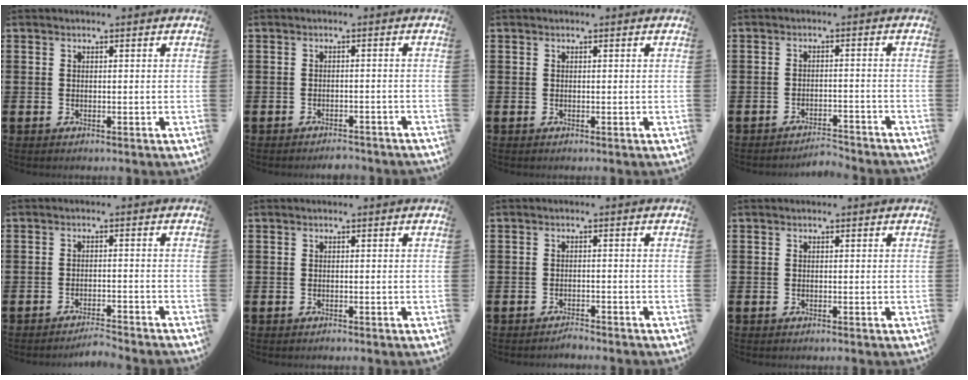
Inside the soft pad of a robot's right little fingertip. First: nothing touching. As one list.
[{"total": 1.7, "force": [-1.7, 0.0, 0.0], "torque": [-0.006, 0.002, -0.034]}, {"total": 0.0}, {"total": 2.5, "force": [-2.5, -0.1, 0.0], "torque": [-0.006, 0.003, -0.054]}, {"total": 2.2, "force": [-2.1, -0.2, 0.4], "torque": [-0.009, 0.004, -0.043]}, {"total": 0.0}, {"total": 1.3, "force": [-1.3, 0.0, 0.1], "torque": [-0.005, 0.002, -0.027]}, {"total": 0.0}]